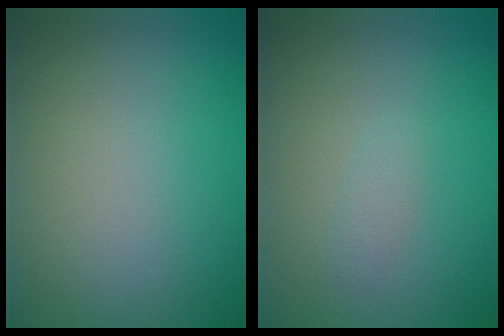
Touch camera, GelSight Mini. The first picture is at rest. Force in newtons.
{"total": 0.8, "press": 0.8, "slide": 0.1}